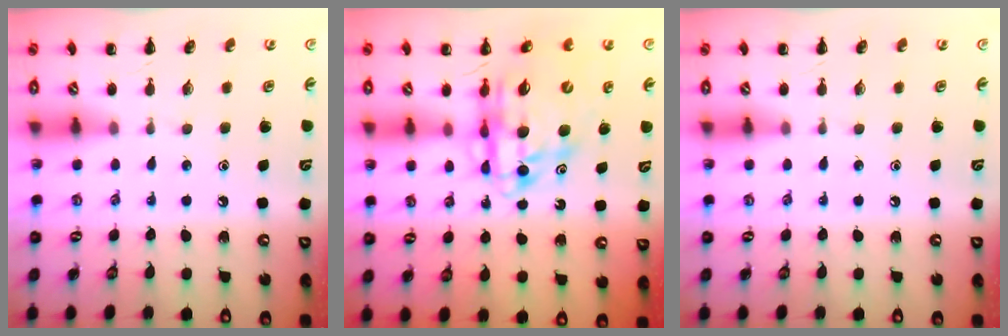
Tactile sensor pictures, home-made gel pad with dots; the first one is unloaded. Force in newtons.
{"total": 15.1, "press": 14.5, "slide": 4.2}
{"total": 0.0}